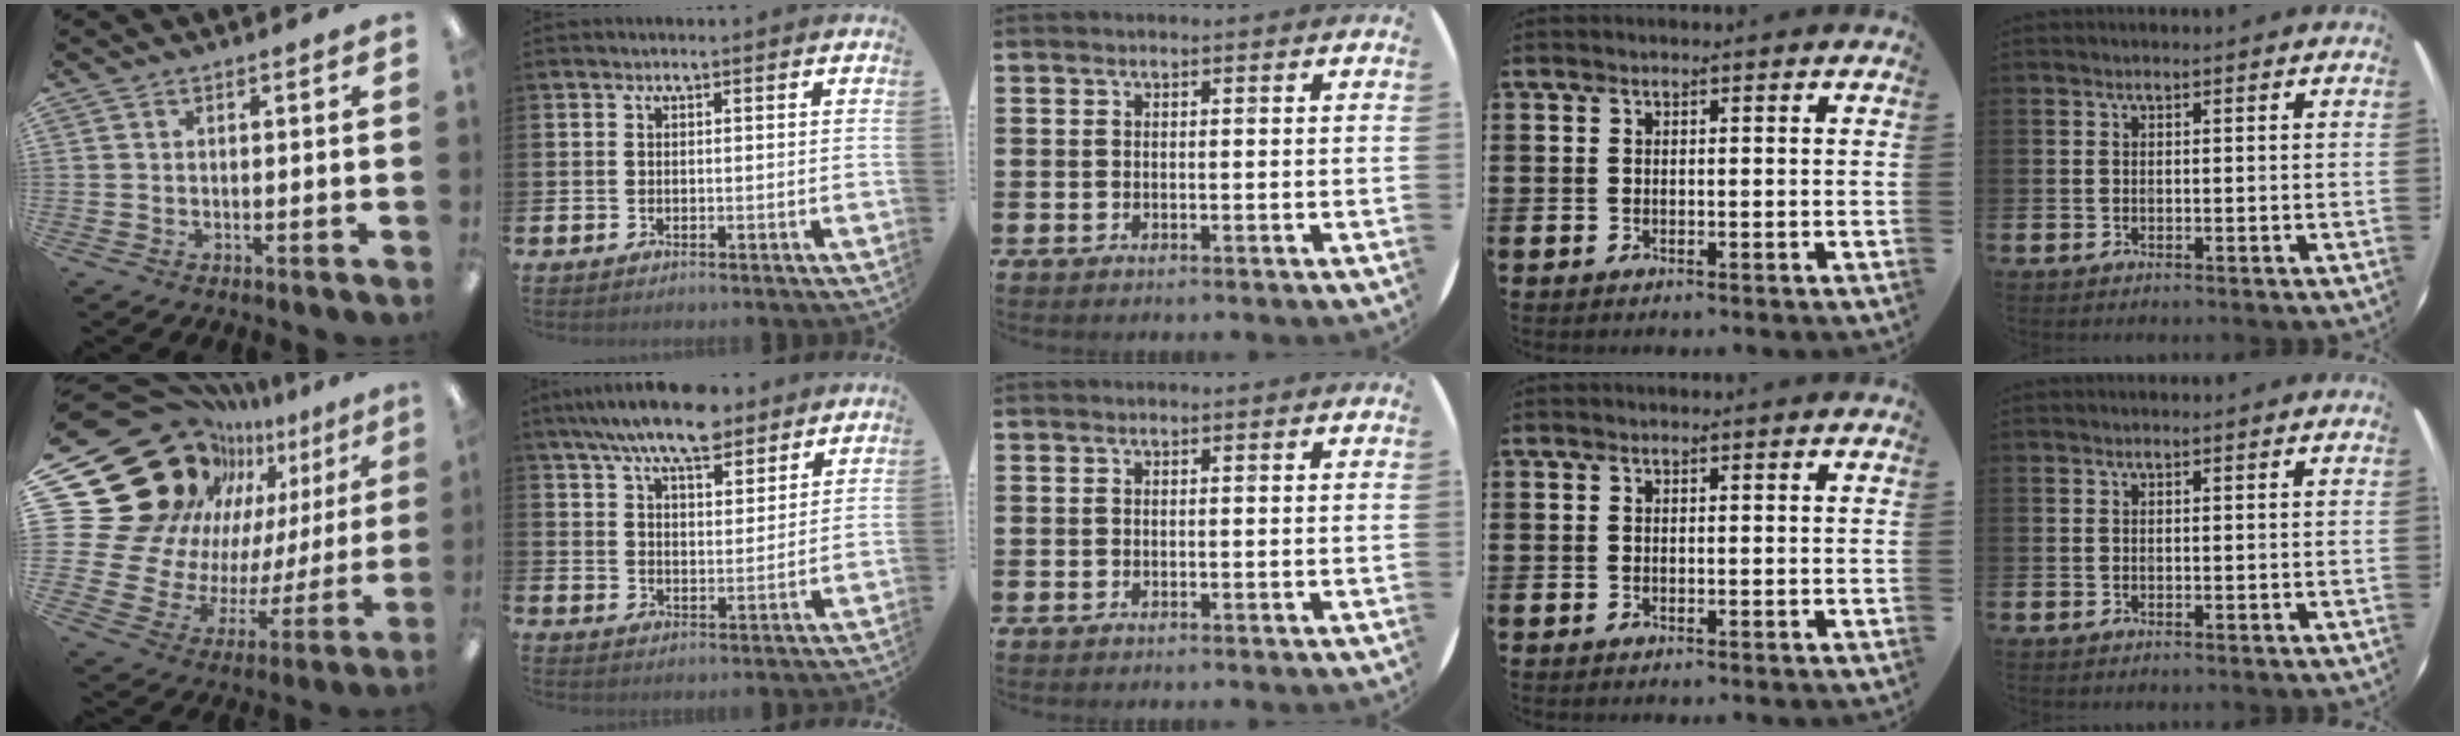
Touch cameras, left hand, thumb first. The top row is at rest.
{"thumb": {"total": 28.6, "force": [16.7, 19.1, 13.3], "torque": [-0.237, -0.143, 0.349]}, "index": {"total": 9.3, "force": [8.1, 2.4, 3.7], "torque": [-0.086, -0.027, 0.148]}}